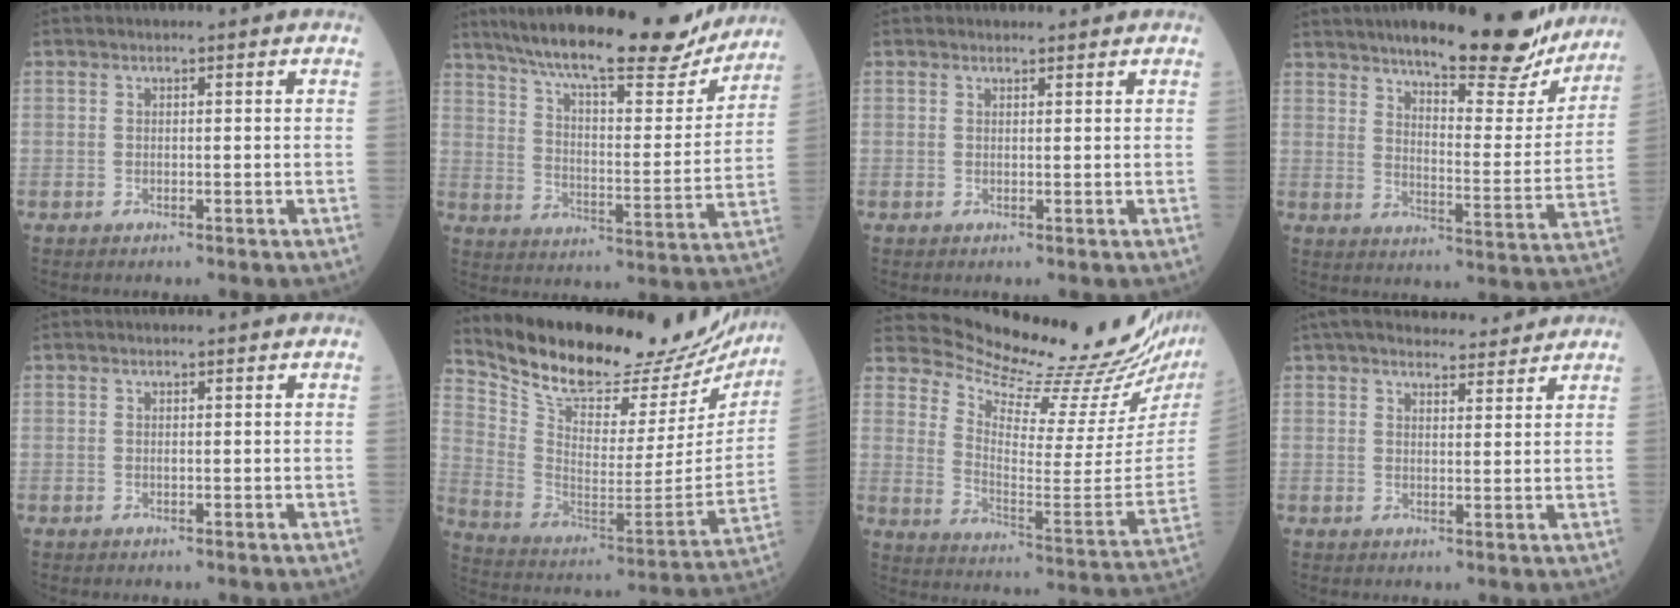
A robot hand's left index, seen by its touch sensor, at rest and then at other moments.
{"total": 24.1, "force": [20.6, 4.6, 11.6], "torque": [-0.190, -0.010, 0.289]}
{"total": 0.7, "force": [0.5, 0.3, -0.3], "torque": [-0.001, -0.004, 0.005]}
{"total": 20.5, "force": [17.0, 4.6, 10.5], "torque": [-0.138, -0.025, 0.217]}
{"total": 0.0}
{"total": 28.5, "force": [25.2, 8.3, 10.5], "torque": [-0.188, -0.065, 0.350]}
{"total": 22.3, "force": [21.5, 0.1, 6.0], "torque": [-0.115, -0.132, 0.288]}
{"total": 13.3, "force": [12.1, 2.9, 4.6], "torque": [-0.061, 0.022, 0.171]}